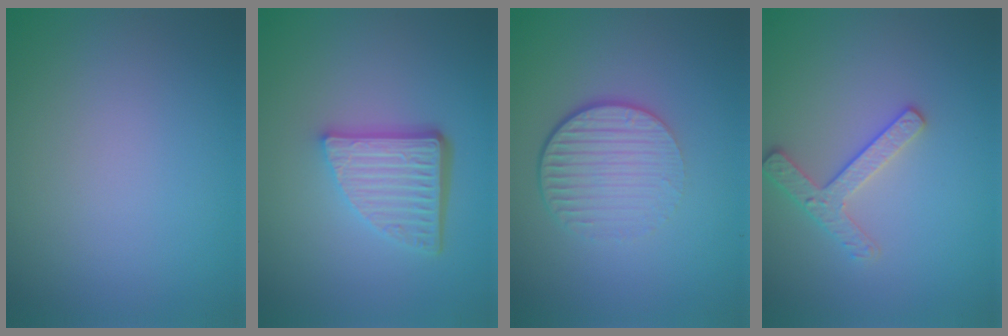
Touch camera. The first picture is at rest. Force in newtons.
{"total": 5.4, "press": 3.7, "slide": 3.9}
{"total": 4.7, "press": 2.9, "slide": 3.7}
{"total": 2.5, "press": 2.4, "slide": 0.3}